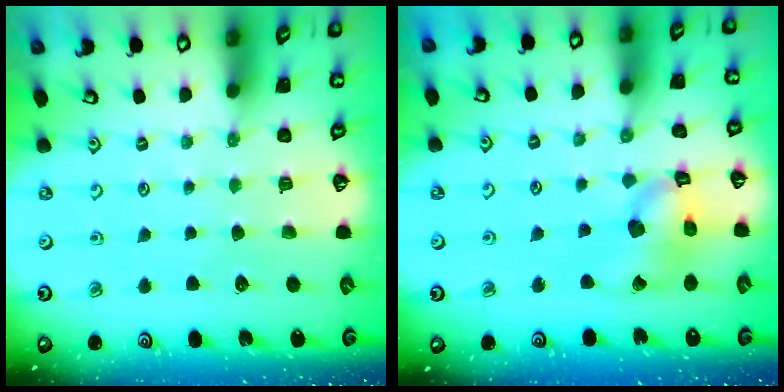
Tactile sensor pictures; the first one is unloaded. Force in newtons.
{"total": 13.4, "press": 13.2, "slide": 1.9}